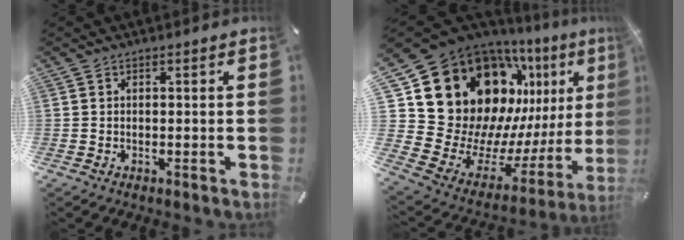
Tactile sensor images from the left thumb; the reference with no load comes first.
{"total": 23.3, "force": [9.7, 17.9, 11.4], "torque": [-0.159, -0.127, 0.229]}